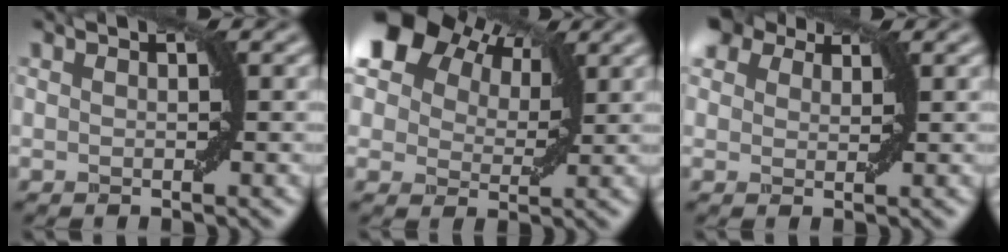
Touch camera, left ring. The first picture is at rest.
{"total": 3.7, "force": [2.8, 2.3, 0.5], "torque": [-0.024, 0.006, 0.060]}
{"total": 1.7, "force": [1.2, 0.7, -1.0], "torque": [0.004, 0.002, 0.019]}